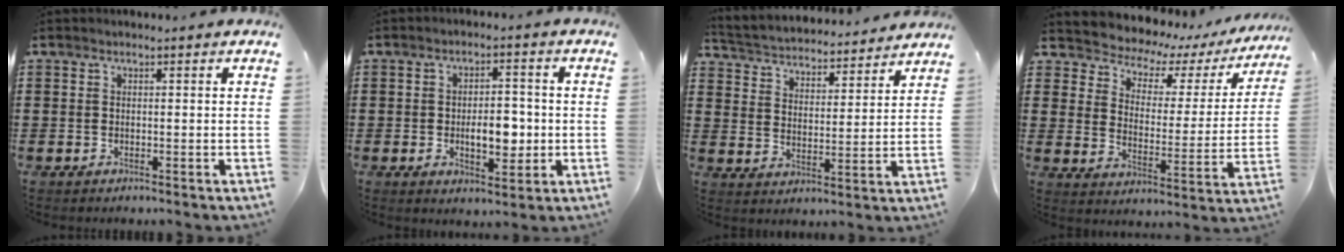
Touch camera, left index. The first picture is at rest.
{"total": 6.4, "force": [-0.9, 3.4, 5.3], "torque": [-0.072, -0.003, -0.024]}
{"total": 3.6, "force": [3.6, 0.3, 0.0], "torque": [-0.022, -0.033, 0.054]}
{"total": 3.8, "force": [3.4, 1.6, 0.7], "torque": [-0.040, -0.035, 0.048]}